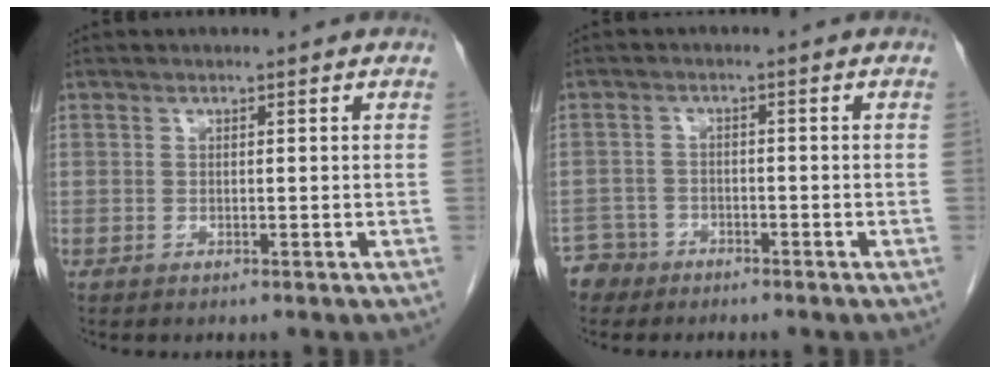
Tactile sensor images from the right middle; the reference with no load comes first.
{"total": 3.7, "force": [-3.0, 2.2, -0.7], "torque": [0.018, 0.005, -0.059]}